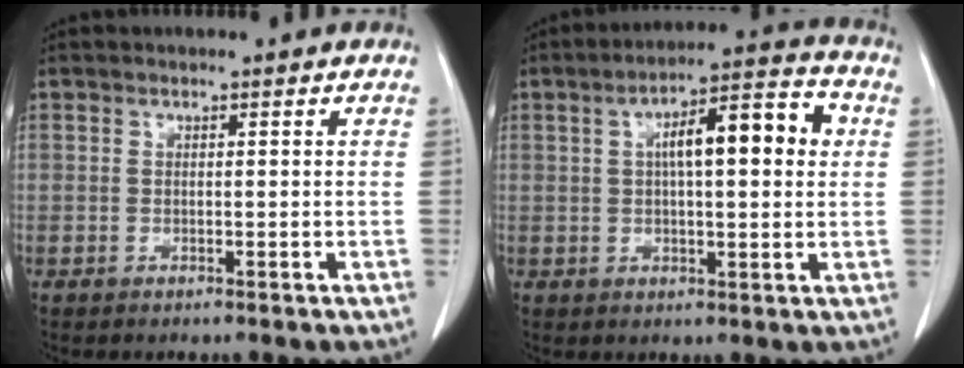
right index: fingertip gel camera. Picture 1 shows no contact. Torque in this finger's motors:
{"motor_torque": [1.00, 0.65, 0.52, 0.11]}